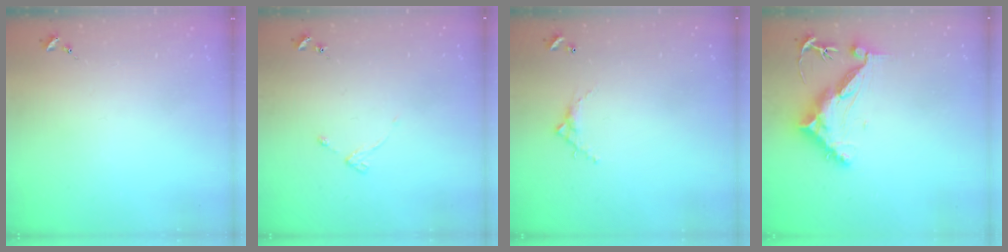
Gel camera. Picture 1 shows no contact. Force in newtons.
{"total": 4.3, "press": 4.2, "slide": 0.6}
{"total": 5.2, "press": 5.2, "slide": 0.2}
{"total": 10.7, "press": 10.6, "slide": 0.9}